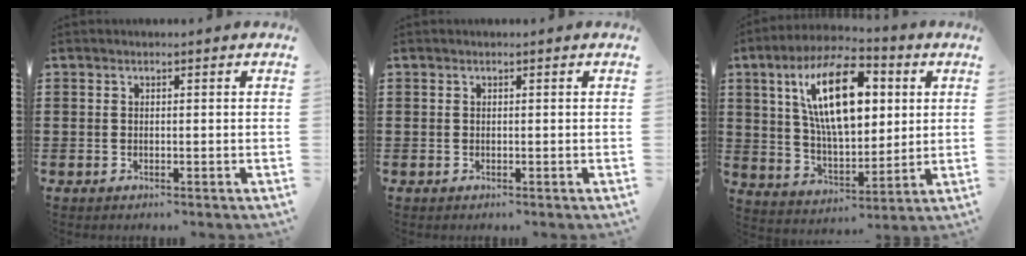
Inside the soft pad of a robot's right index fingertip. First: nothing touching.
{"total": 0.0}
{"total": 15.9, "force": [5.8, 7.0, 13.1], "torque": [-0.254, 0.003, 0.094]}